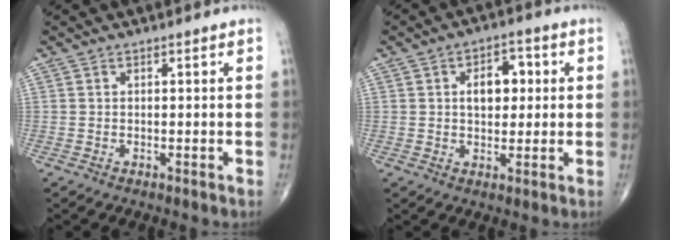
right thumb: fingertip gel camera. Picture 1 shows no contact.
{"total": 7.2, "force": [1.3, 4.6, 5.4], "torque": [-0.054, 0.009, 0.015]}